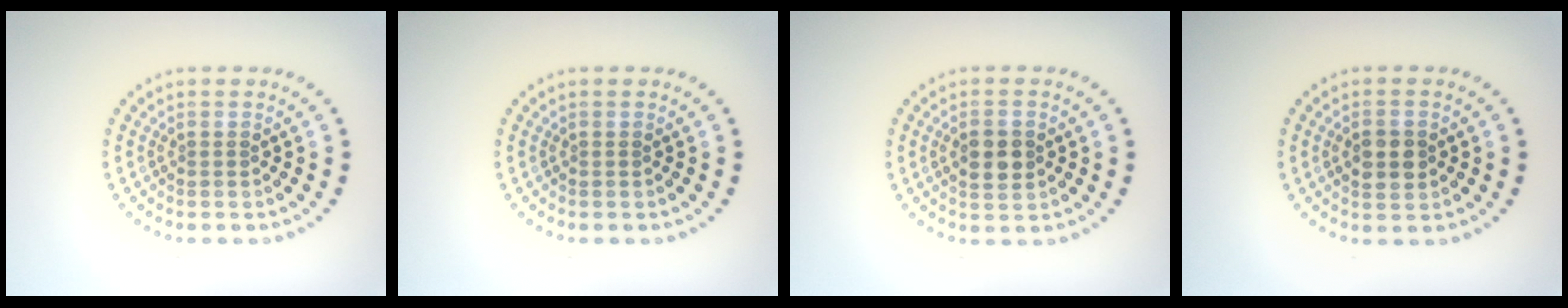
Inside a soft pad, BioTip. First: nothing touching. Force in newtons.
{"total": 0.0}
{"total": 2.8, "press": 2.8, "slide": 0.2}
{"total": 3.1, "press": 3.1, "slide": 0.1}